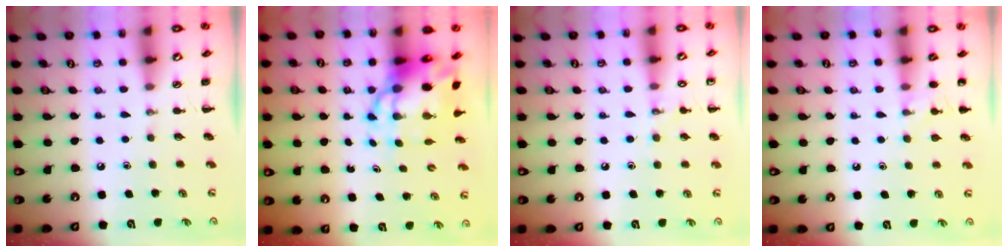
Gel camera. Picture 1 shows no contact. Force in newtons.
{"total": 10.1, "press": 9.7, "slide": 2.8}
{"total": 7.4, "press": 7.1, "slide": 1.9}
{"total": 8.0, "press": 7.7, "slide": 2.1}